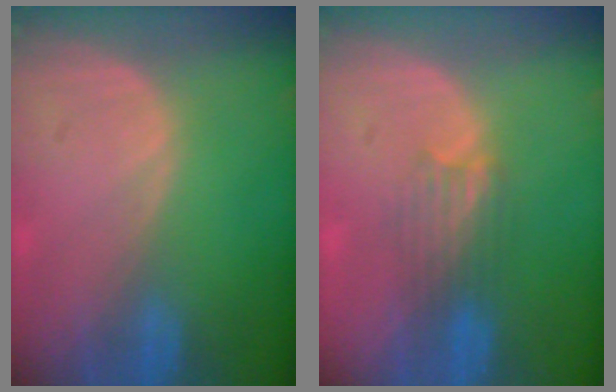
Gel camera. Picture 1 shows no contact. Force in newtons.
{"total": 3.2, "press": 3.2, "slide": 0.2}